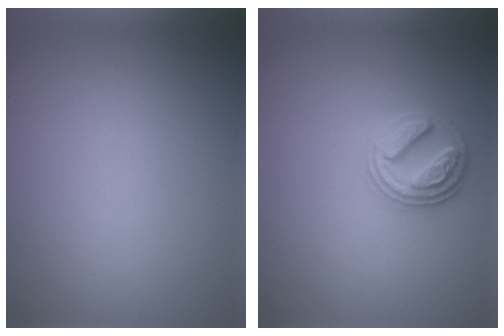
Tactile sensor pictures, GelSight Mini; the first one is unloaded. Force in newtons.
{"total": 2.9, "press": 2.8, "slide": 0.8}